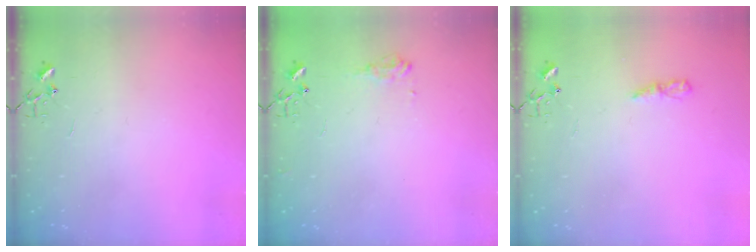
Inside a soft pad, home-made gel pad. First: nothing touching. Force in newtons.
{"total": 7.7, "press": 7.6, "slide": 1.0}
{"total": 4.6, "press": 4.6, "slide": 0.5}